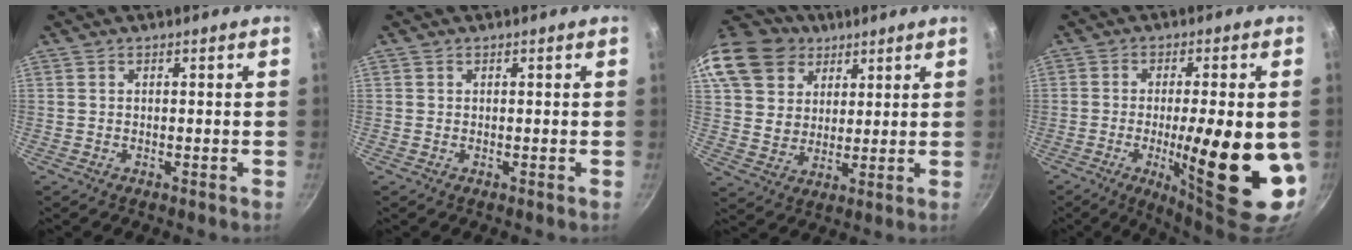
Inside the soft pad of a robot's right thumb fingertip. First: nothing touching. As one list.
[{"total": 0.0}, {"total": 16.9, "force": [9.5, 12.6, 5.9], "torque": [-0.103, -0.006, 0.178]}, {"total": 19.2, "force": [-3.5, 4.6, 18.3], "torque": [-0.251, -0.003, -0.042]}]